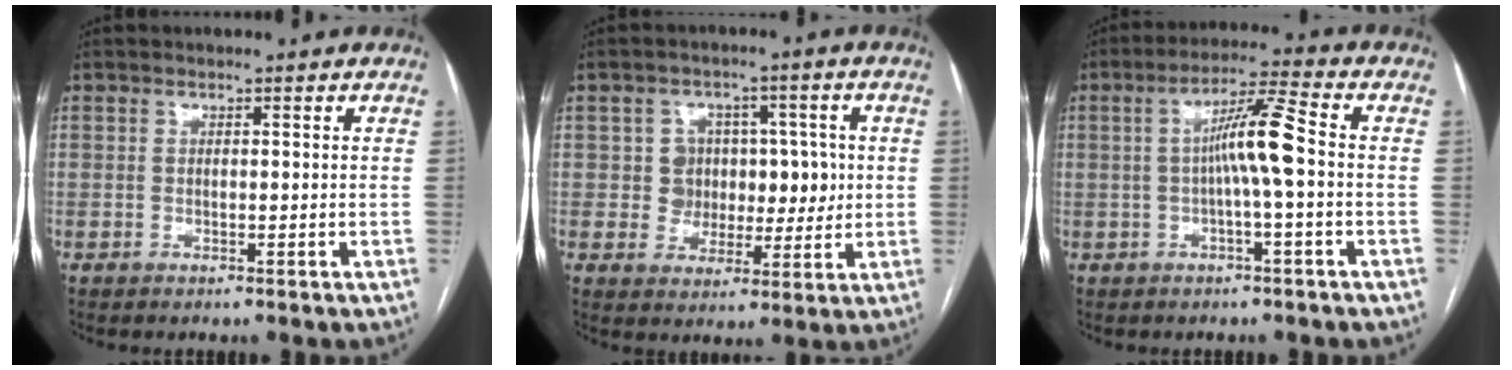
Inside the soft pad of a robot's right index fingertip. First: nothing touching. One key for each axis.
{"total": 6.8, "fx": 0.8, "fy": 6.3, "fz": 2.5, "tx": -0.017, "ty": 0.026, "tz": 0.019}
{"total": 7.4, "fx": -0.3, "fy": -0.2, "fz": 7.4, "tx": -0.131, "ty": 0.017, "tz": -0.008}